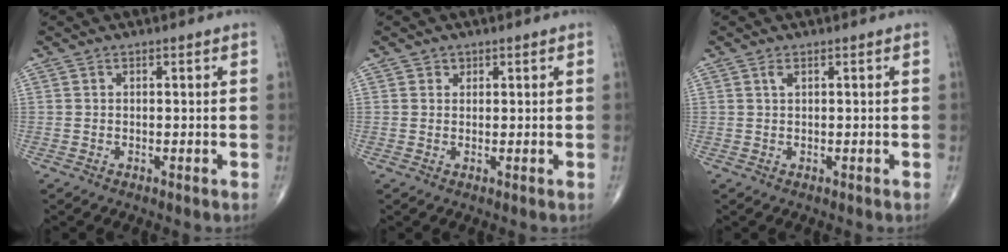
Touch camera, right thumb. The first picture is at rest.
{"total": 1.1, "force": [0.6, 0.9, 0.1], "torque": [0.011, -0.002, 0.005]}
{"total": 0.9, "force": [0.5, 0.3, 0.8], "torque": [-0.015, 0.006, 0.009]}